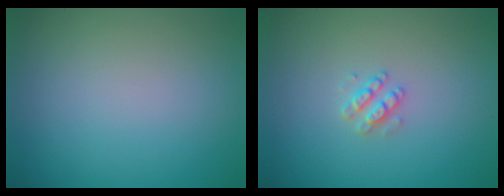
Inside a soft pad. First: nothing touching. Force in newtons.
{"total": 1.6, "press": 1.6, "slide": 0.3}